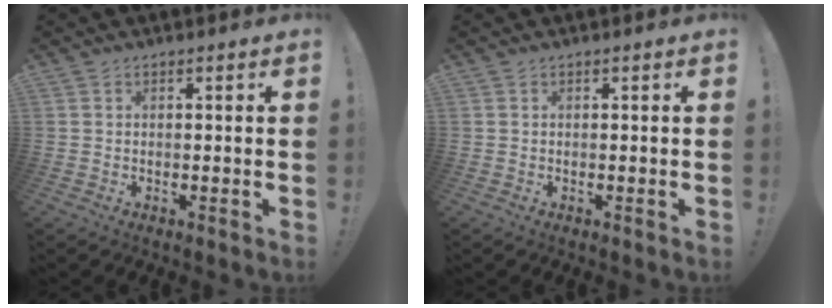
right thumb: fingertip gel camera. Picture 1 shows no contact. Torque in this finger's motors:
{"motor_torque": [0.00, 0.00, 0.00, 0.00, 0.00]}